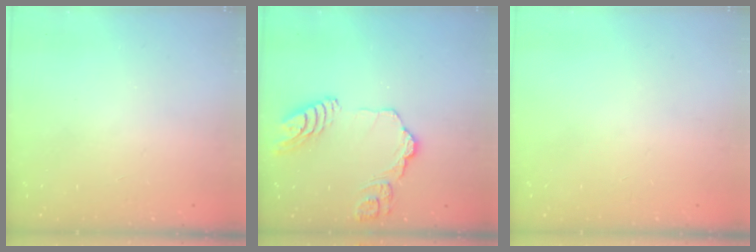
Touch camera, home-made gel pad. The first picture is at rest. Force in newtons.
{"total": 14.7, "press": 14.6, "slide": 1.4}
{"total": 0.0}